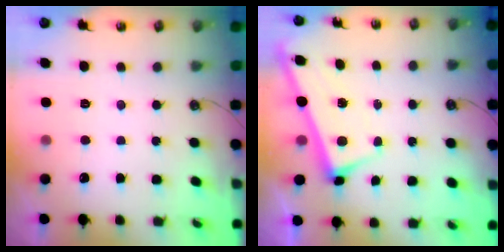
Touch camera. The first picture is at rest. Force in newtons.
{"total": 2.8, "press": 2.8, "slide": 0.5}